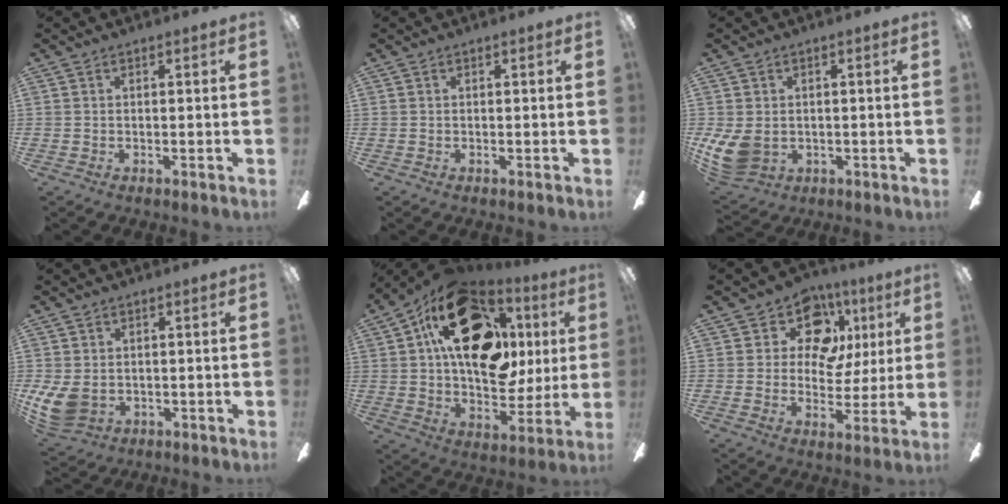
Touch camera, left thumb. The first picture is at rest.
{"total": 0.0}
{"total": 8.1, "force": [-0.7, 6.2, 5.2], "torque": [-0.111, -0.001, -0.007]}
{"total": 7.4, "force": [-0.5, 5.7, 4.6], "torque": [-0.103, 0.001, -0.003]}
{"total": 27.1, "force": [8.8, 16.4, 19.7], "torque": [-0.332, -0.022, 0.155]}
{"total": 12.9, "force": [6.2, 9.1, 6.8], "torque": [-0.100, -0.026, 0.113]}